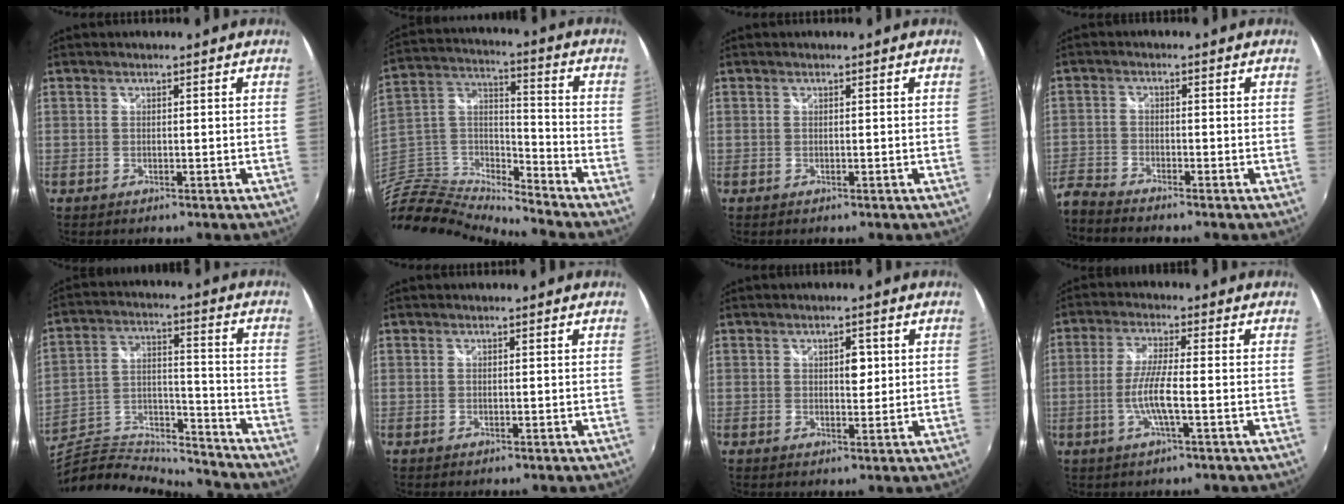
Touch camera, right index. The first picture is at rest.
{"total": 13.5, "force": [-12.8, 1.6, 3.9], "torque": [-0.108, 0.009, -0.267]}
{"total": 0.0}
{"total": 6.3, "force": [-6.1, 1.0, 1.1], "torque": [-0.044, -0.016, -0.128]}
{"total": 18.2, "force": [-16.2, 5.2, 6.2], "torque": [-0.129, 0.027, -0.279]}
{"total": 0.0}
{"total": 2.9, "force": [0.6, 1.8, 2.1], "torque": [-0.027, 0.004, 0.010]}
{"total": 5.9, "force": [-1.9, -0.2, 5.6], "torque": [-0.117, -0.003, -0.038]}